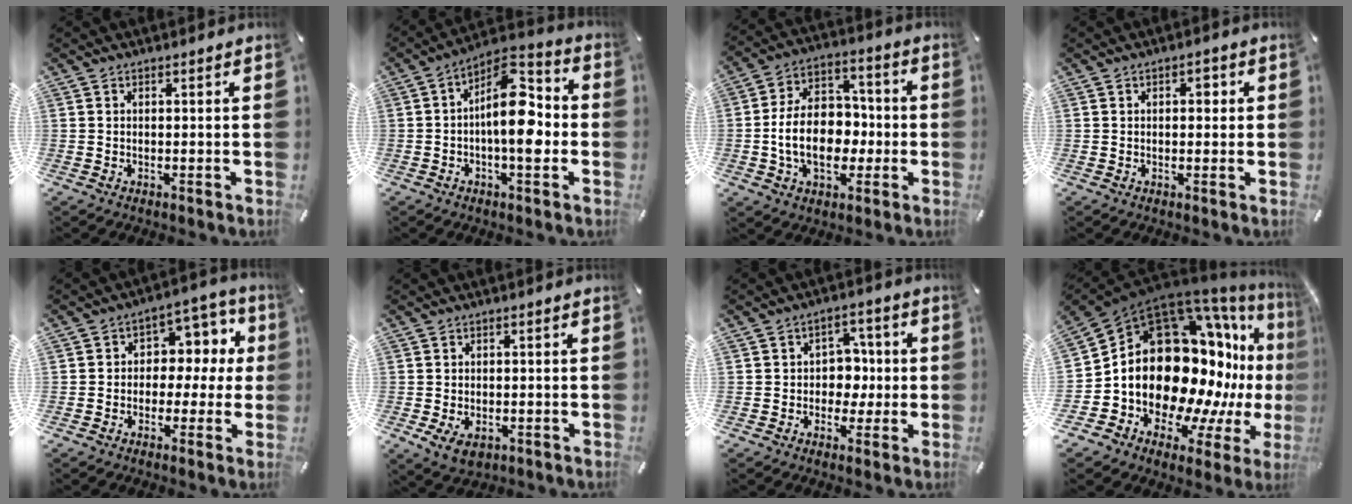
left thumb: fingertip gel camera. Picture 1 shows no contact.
{"total": 14.0, "force": [-1.2, 6.7, 12.2], "torque": [-0.192, -0.003, -0.021]}
{"total": 14.2, "force": [-2.6, 10.4, 9.3], "torque": [-0.177, 0.014, -0.047]}
{"total": 2.2, "force": [0.2, 1.6, 1.6], "torque": [-0.016, 0.002, -0.003]}
{"total": 8.6, "force": [0.5, 7.2, 4.8], "torque": [-0.058, -0.005, 0.006]}
{"total": 4.0, "force": [-1.7, 2.7, 2.4], "torque": [-0.053, 0.004, -0.032]}
{"total": 6.8, "force": [-0.7, 6.3, 2.6], "torque": [-0.028, 0.011, -0.015]}
{"total": 22.3, "force": [1.8, 16.6, 14.8], "torque": [-0.194, -0.102, 0.079]}